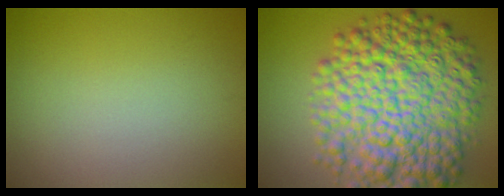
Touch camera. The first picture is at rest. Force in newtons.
{"total": 12.1, "press": 12.1, "slide": 0.2}